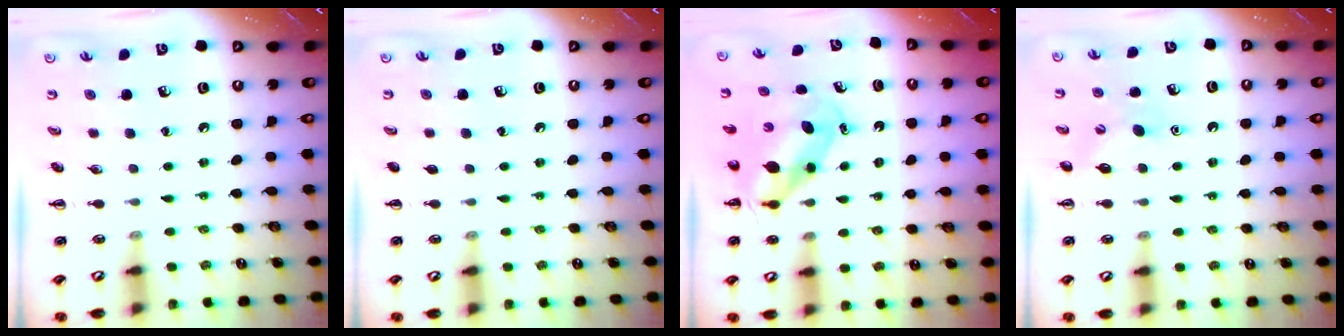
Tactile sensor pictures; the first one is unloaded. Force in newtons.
{"total": 0.0}
{"total": 6.3, "press": 6.2, "slide": 1.1}
{"total": 7.3, "press": 7.1, "slide": 1.5}